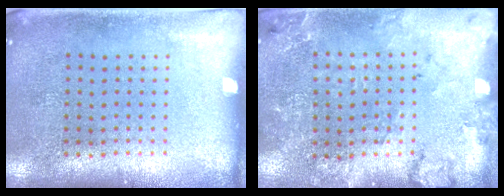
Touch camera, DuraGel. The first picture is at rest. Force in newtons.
{"total": 1.7, "press": 1.7, "slide": 0.2}